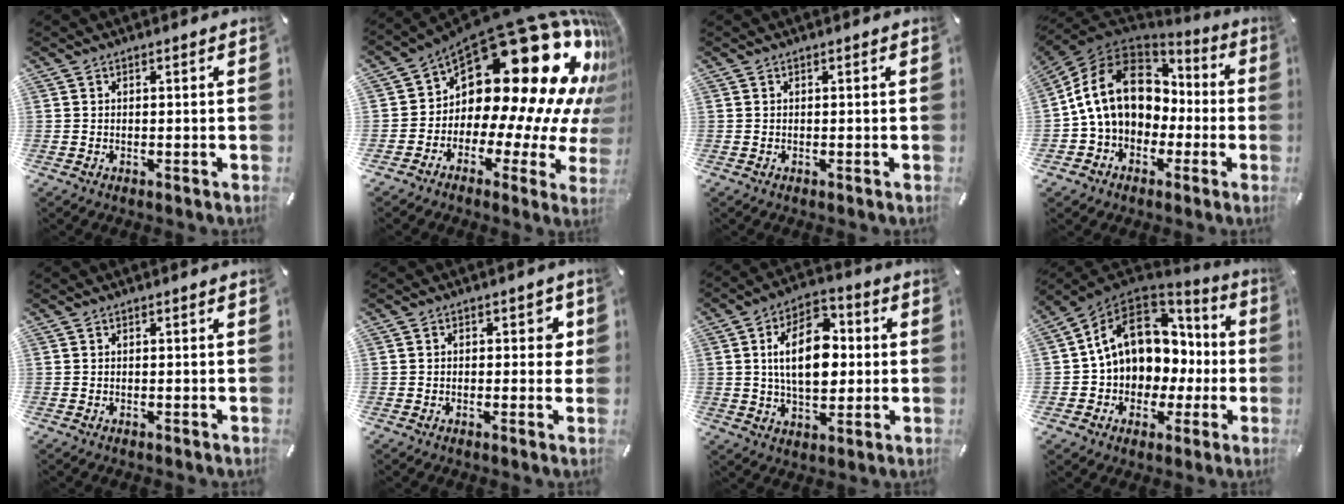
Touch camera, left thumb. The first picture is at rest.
{"total": 28.5, "force": [11.6, 13.6, 22.3], "torque": [-0.316, -0.138, 0.223]}
{"total": 0.0}
{"total": 18.8, "force": [2.7, 14.5, 11.7], "torque": [-0.239, 0.011, 0.049]}
{"total": 0.0}
{"total": 3.3, "force": [0.2, 2.0, 2.6], "torque": [-0.028, 0.002, -0.004]}
{"total": 15.6, "force": [1.4, 9.7, 12.2], "torque": [-0.220, 0.005, 0.022]}
{"total": 13.3, "force": [3.9, 10.6, 7.1], "torque": [-0.134, -0.022, 0.077]}